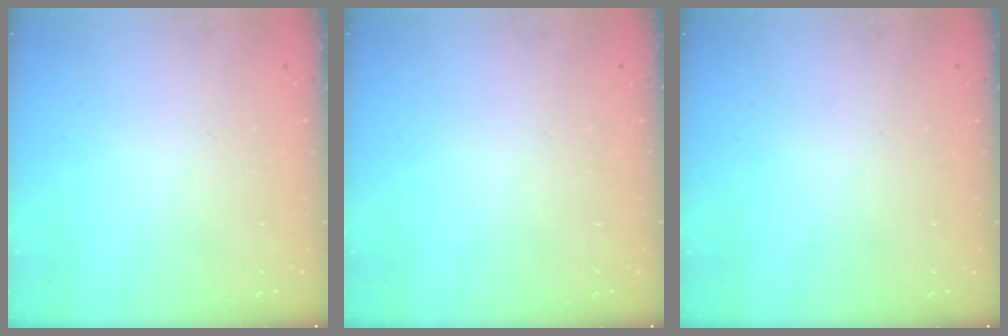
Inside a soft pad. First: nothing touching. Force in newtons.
{"total": 0.0}
{"total": 0.0}